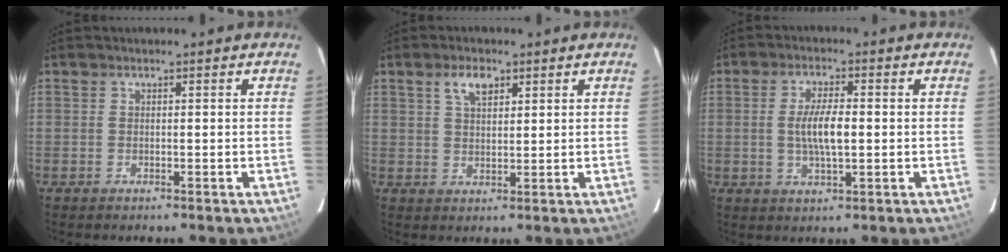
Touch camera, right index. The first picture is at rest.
{"total": 4.4, "force": [2.4, 2.2, 3.0], "torque": [-0.053, 0.010, 0.045]}
{"total": 4.4, "force": [-0.1, 1.7, 4.1], "torque": [-0.075, 0.001, 0.001]}